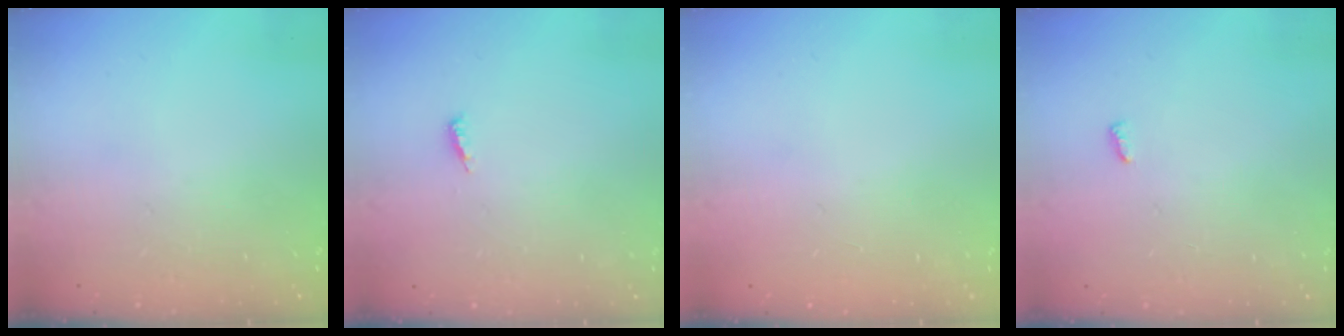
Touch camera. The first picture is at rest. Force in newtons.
{"total": 3.9, "press": 3.9, "slide": 0.4}
{"total": 0.9, "press": 0.9, "slide": 0.0}
{"total": 3.5, "press": 3.5, "slide": 0.3}